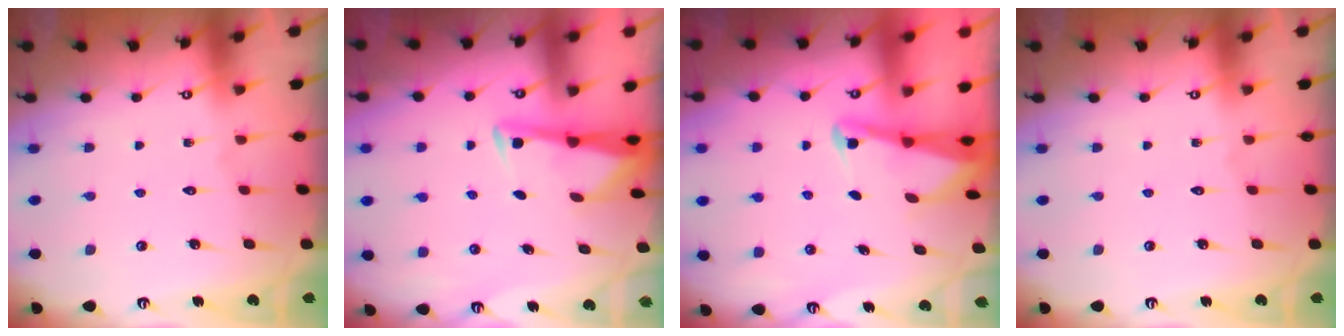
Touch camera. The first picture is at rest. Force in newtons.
{"total": 3.1, "press": 3.1, "slide": 0.3}
{"total": 2.3, "press": 2.3, "slide": 0.3}
{"total": 0.0}